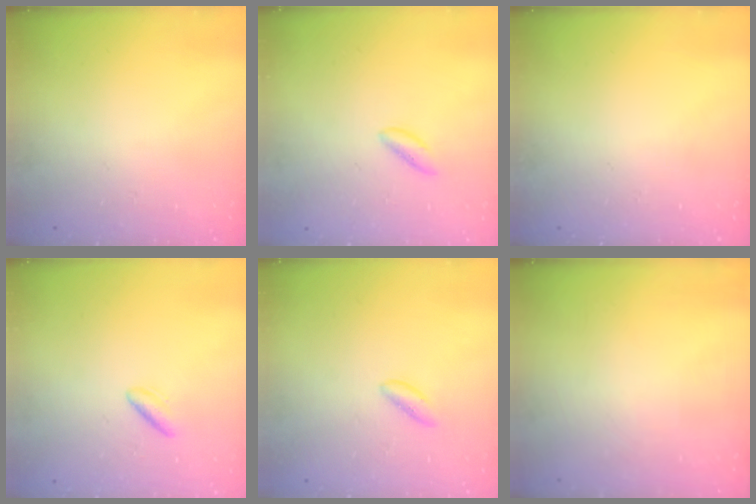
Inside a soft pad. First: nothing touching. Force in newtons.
{"total": 1.3, "press": 1.2, "slide": 0.4}
{"total": 0.0}
{"total": 2.4, "press": 2.1, "slide": 1.2}
{"total": 1.3, "press": 1.2, "slide": 0.5}
{"total": 0.0}